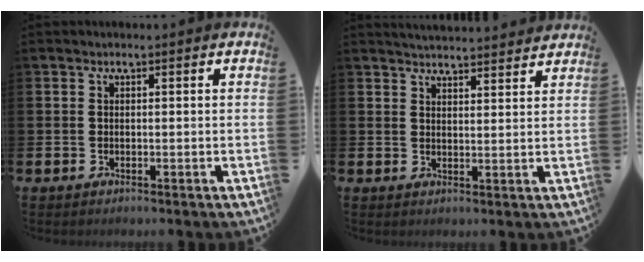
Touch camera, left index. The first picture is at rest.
{"total": 3.8, "force": [3.8, 0.0, 0.0], "torque": [-0.005, -0.026, 0.068]}